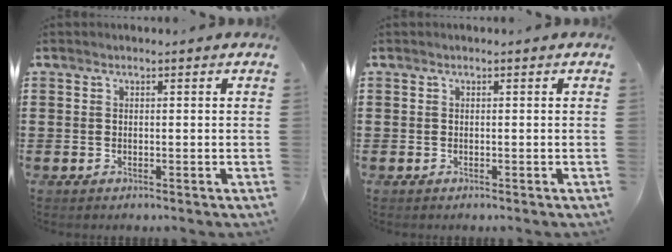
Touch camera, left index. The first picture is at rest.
{"total": 0.0}